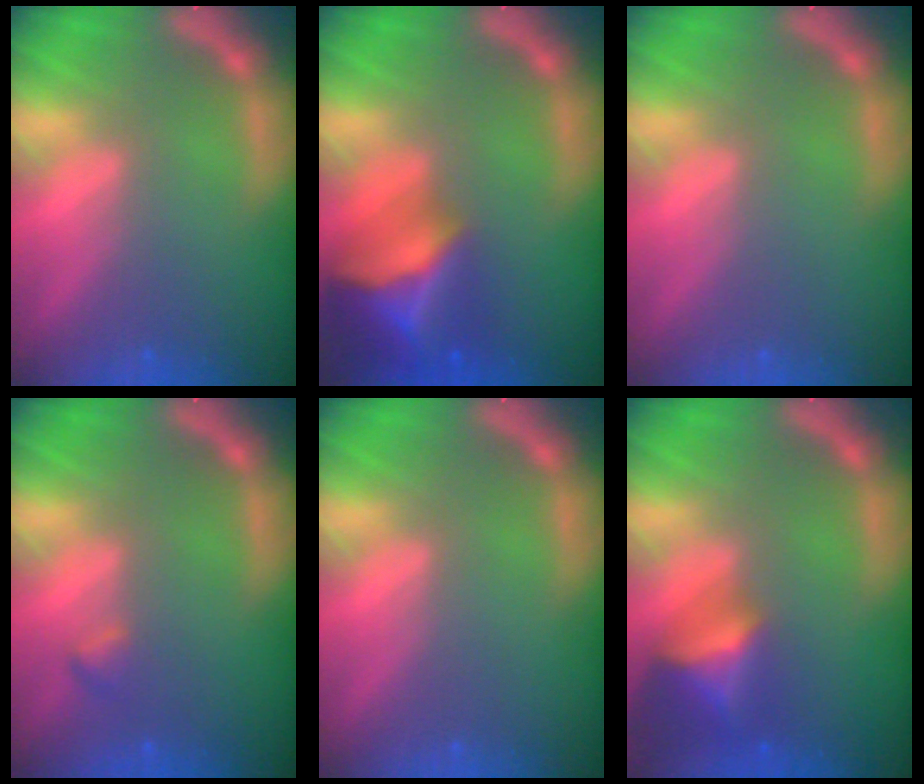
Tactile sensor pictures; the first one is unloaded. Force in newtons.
{"total": 10.0}
{"total": 0.0}
{"total": 0.9}
{"total": 0.0}
{"total": 5.5}